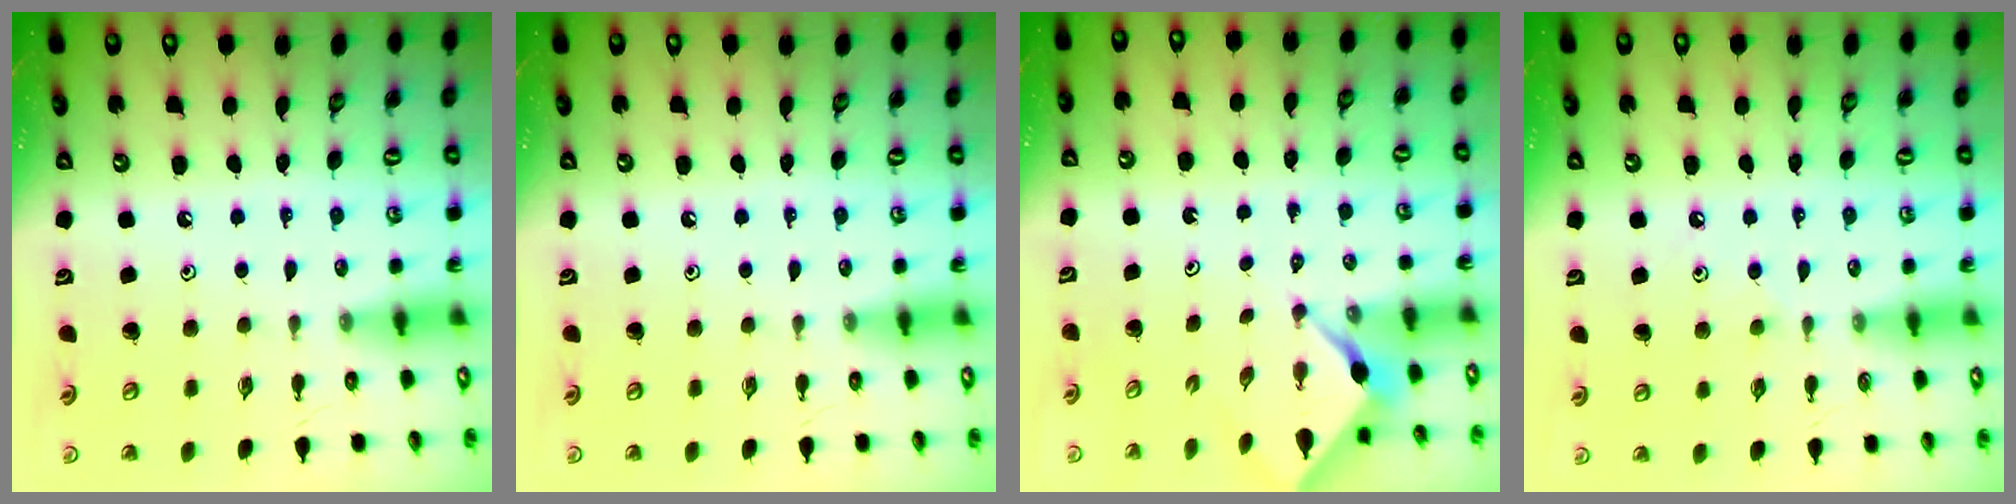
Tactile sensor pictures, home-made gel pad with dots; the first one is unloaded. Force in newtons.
{"total": 0.0}
{"total": 2.5, "press": 2.5, "slide": 0.3}
{"total": 5.5, "press": 5.4, "slide": 0.8}